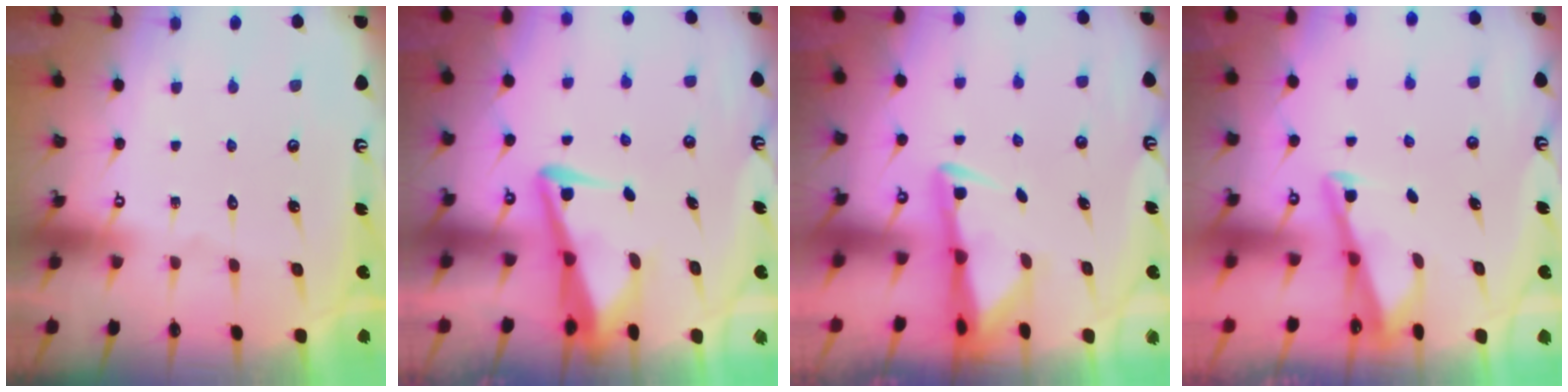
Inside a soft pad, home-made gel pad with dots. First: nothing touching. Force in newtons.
{"total": 5.4, "press": 5.4, "slide": 0.9}
{"total": 2.8, "press": 2.8, "slide": 0.4}
{"total": 2.9, "press": 2.9, "slide": 0.3}